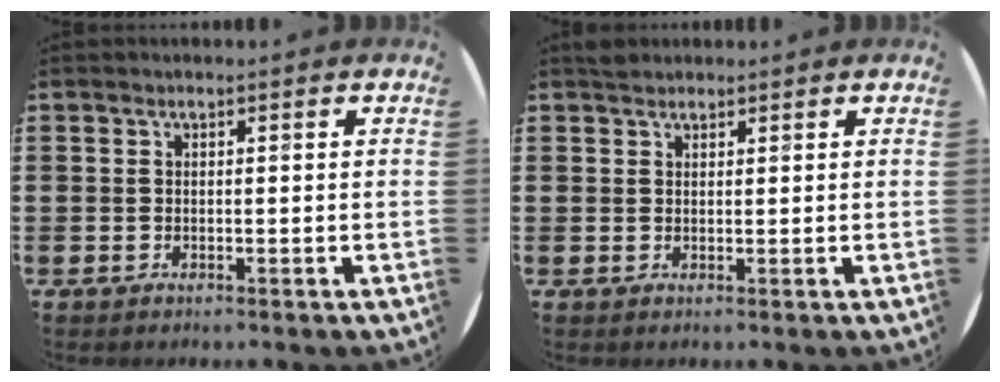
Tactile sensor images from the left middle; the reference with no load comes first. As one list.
[{"total": 1.1, "force": [1.1, 0.4, 0.0], "torque": [-0.002, 0.003, 0.021]}]